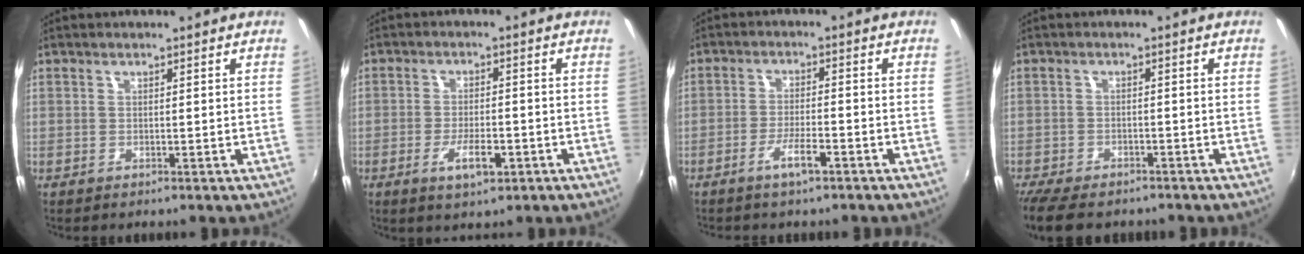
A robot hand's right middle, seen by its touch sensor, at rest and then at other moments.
{"total": 5.7, "force": [-2.7, 2.1, 4.6], "torque": [-0.098, -0.010, -0.043]}
{"total": 4.4, "force": [-3.0, 0.8, 3.1], "torque": [-0.071, -0.003, -0.054]}
{"total": 9.9, "force": [-8.1, 3.5, 4.4], "torque": [-0.109, -0.034, -0.136]}